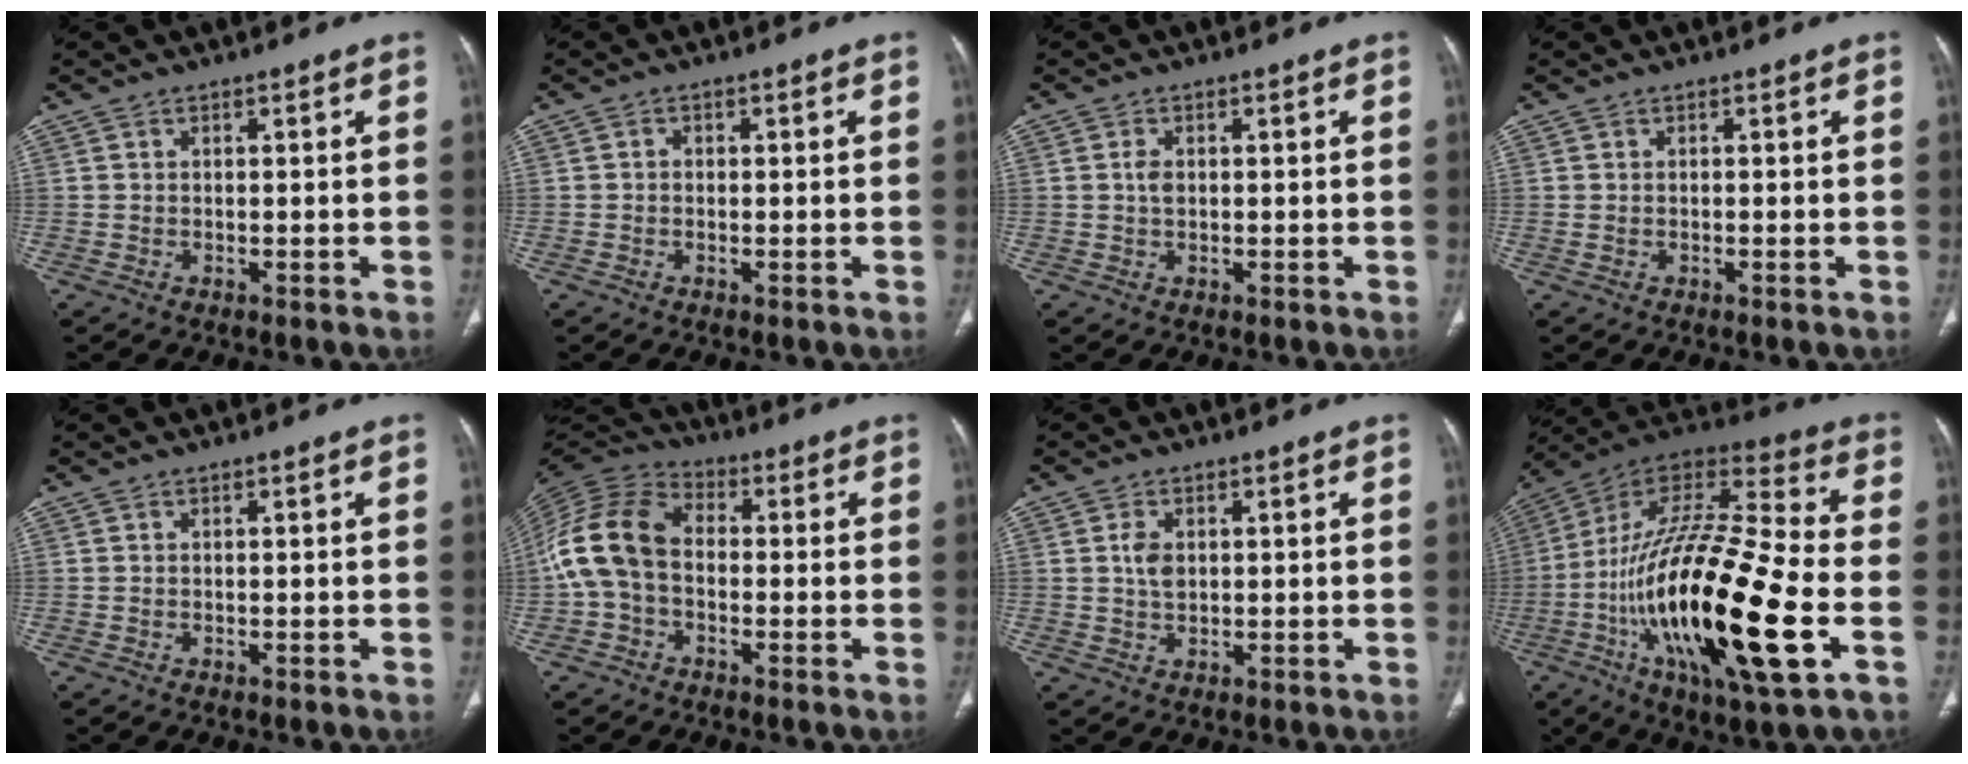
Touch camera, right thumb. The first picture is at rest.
{"total": 1.2, "force": [0.0, 1.0, 0.6], "torque": [-0.006, 0.005, -0.003]}
{"total": 2.1, "force": [0.2, 1.4, 1.5], "torque": [-0.030, 0.001, 0.003]}
{"total": 0.0}
{"total": 0.0}
{"total": 12.6, "force": [-1.2, 8.9, 8.8], "torque": [-0.177, 0.035, -0.036]}
{"total": 3.7, "force": [0.7, 2.4, 2.6], "torque": [-0.045, -0.003, 0.014]}
{"total": 31.5, "force": [-8.1, 8.5, 29.2], "torque": [-0.570, -0.001, -0.137]}